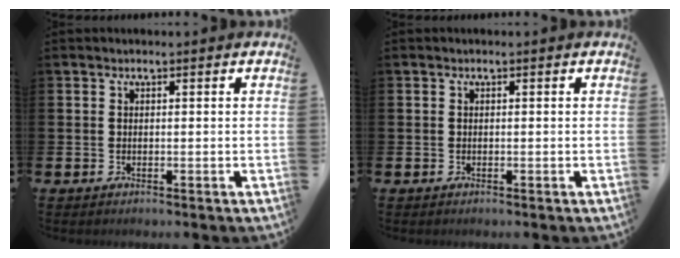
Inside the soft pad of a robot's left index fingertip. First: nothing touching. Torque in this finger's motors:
{"motor_torque": [0.00, 0.00, 0.00, 0.00]}